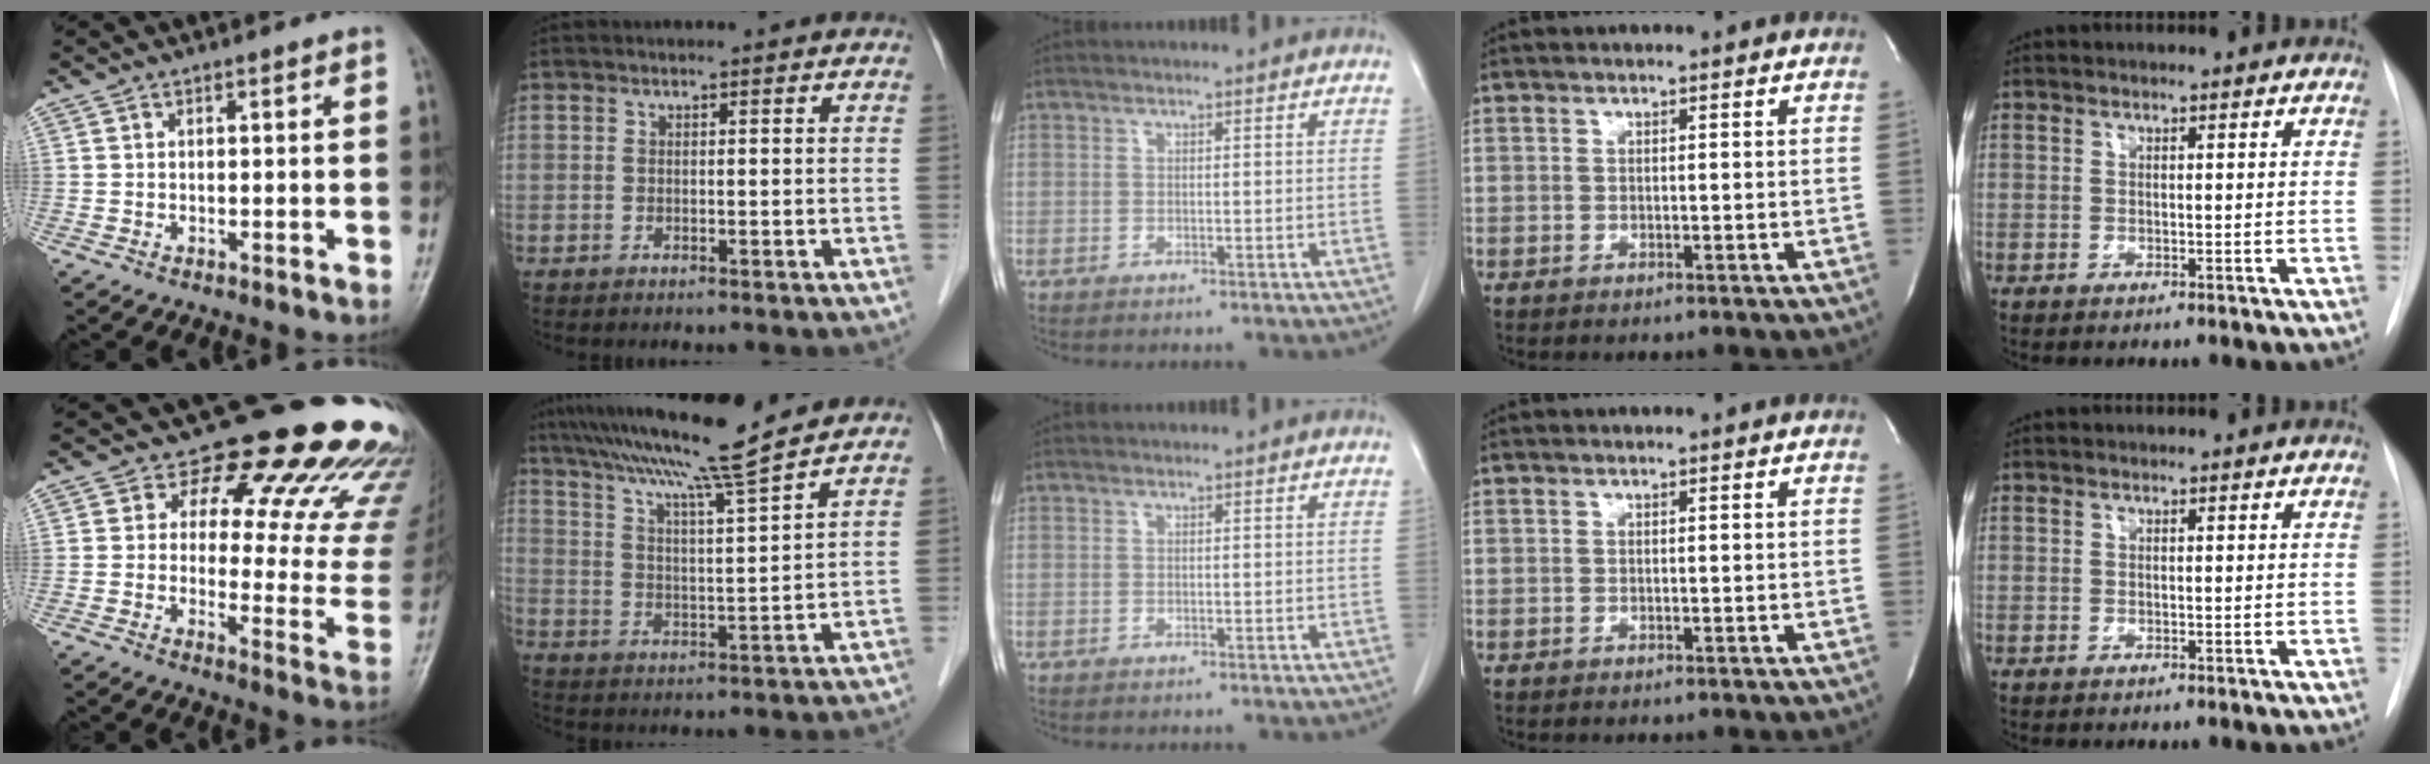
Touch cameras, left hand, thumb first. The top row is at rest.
{"thumb": {"total": 21.9, "force": [16.3, 9.3, 11.2], "torque": [-0.085, -0.093, 0.179]}, "index": {"total": 12.9, "force": [10.9, -1.7, 6.6], "torque": [-0.119, 0.008, 0.178]}}